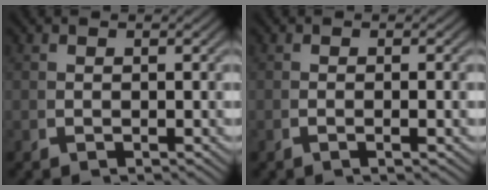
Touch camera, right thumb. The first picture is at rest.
{"total": 1.1, "force": [-0.3, 0.0, 1.1], "torque": [-0.022, 0.004, -0.007]}